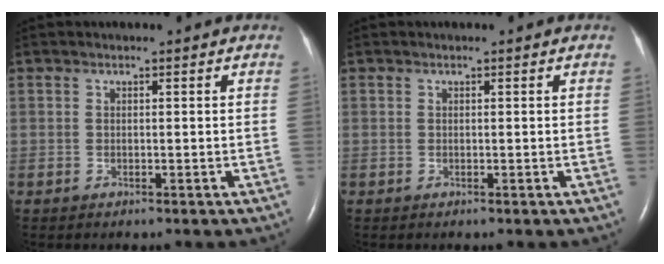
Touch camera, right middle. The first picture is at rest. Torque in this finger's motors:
{"motor_torque": [0.00, 0.00, 0.00, 0.00]}